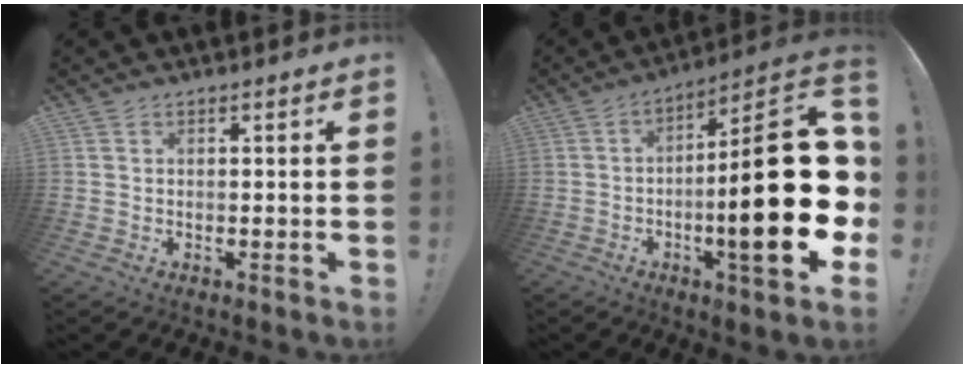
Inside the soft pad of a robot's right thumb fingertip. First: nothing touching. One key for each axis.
{"total": 28.2, "fx": -3.1, "fy": 7.3, "fz": 27.0, "tx": -0.406, "ty": 0.011, "tz": -0.048}